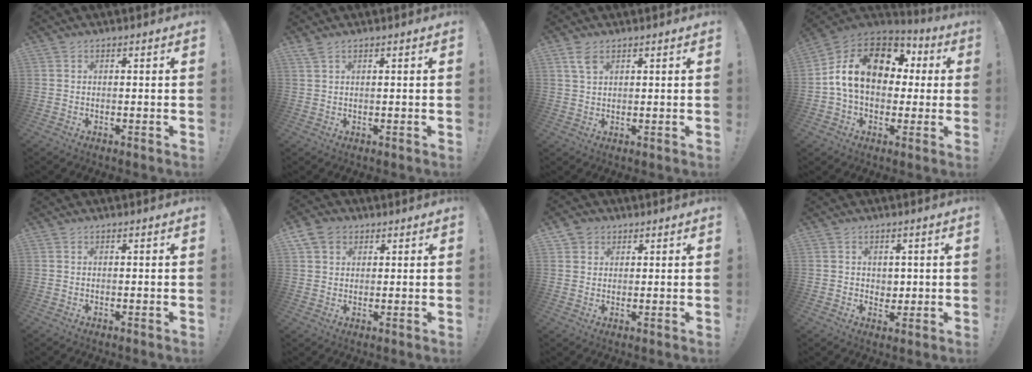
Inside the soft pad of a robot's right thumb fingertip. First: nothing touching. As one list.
[{"total": 1.2, "force": [0.9, 0.2, 0.7], "torque": [-0.013, 0.000, 0.016]}, {"total": 3.8, "force": [2.2, 1.8, 2.5], "torque": [-0.038, -0.009, 0.039]}, {"total": 18.8, "force": [3.9, 12.9, 13.1], "torque": [-0.204, 0.008, 0.075]}, {"total": 0.0}, {"total": 6.4, "force": [2.9, 5.0, 2.7], "torque": [-0.047, -0.003, 0.060]}, {"total": 3.1, "force": [1.6, 2.7, 0.3], "torque": [-0.006, -0.004, 0.030]}, {"total": 3.3, "force": [1.4, 3.0, 0.3], "torque": [0.010, -0.009, 0.023]}]